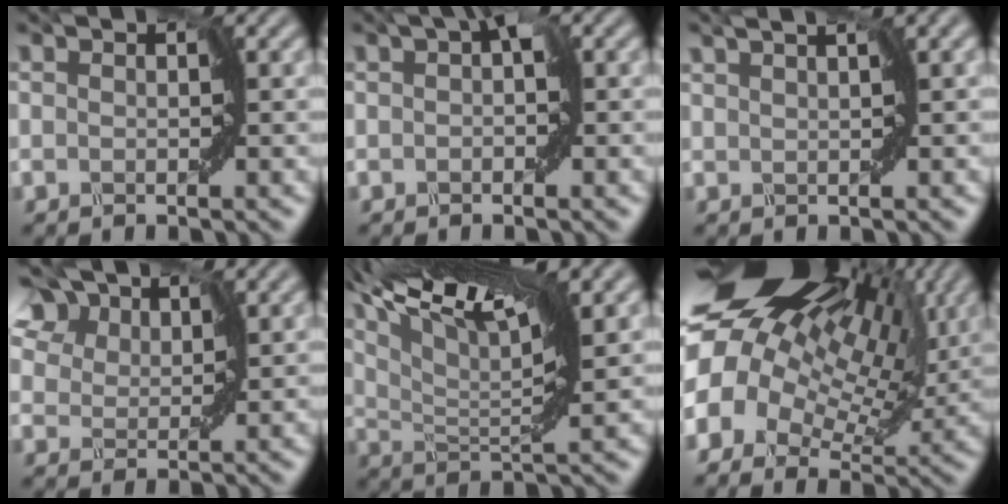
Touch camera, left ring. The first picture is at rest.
{"total": 1.5, "force": [-0.2, 0.8, 1.3], "torque": [-0.025, 0.001, -0.004]}
{"total": 0.8, "force": [0.5, -0.3, 0.6], "torque": [-0.020, -0.001, 0.013]}
{"total": 8.7, "force": [5.9, 5.4, 3.3], "torque": [-0.085, 0.029, 0.093]}
{"total": 10.7, "force": [7.6, 1.9, 7.3], "torque": [-0.125, 0.036, 0.117]}
{"total": 16.3, "force": [7.3, 9.5, 11.0], "torque": [-0.200, 0.027, 0.129]}